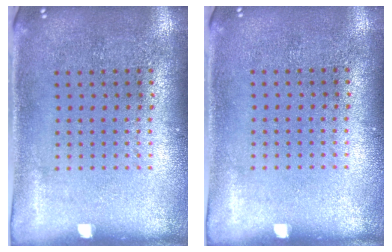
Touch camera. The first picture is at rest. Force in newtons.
{"total": 0.0}